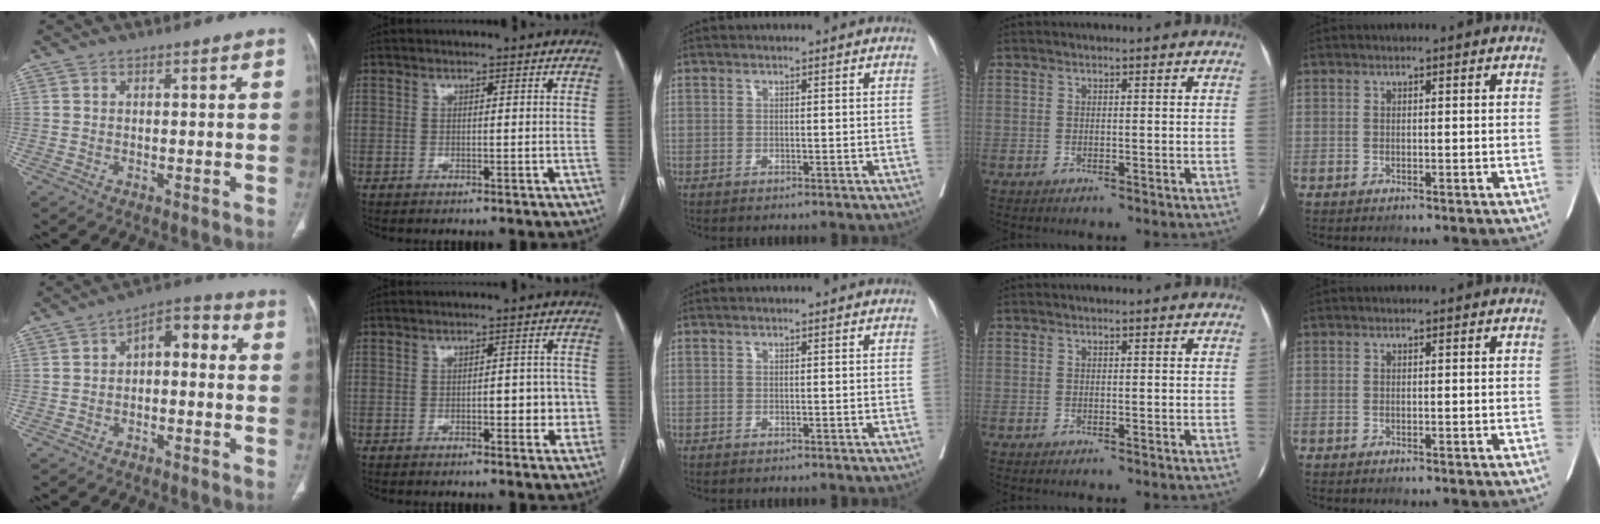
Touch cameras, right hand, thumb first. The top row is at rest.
{"thumb": {"total": 6.8, "force": [-0.1, 3.9, 5.5], "torque": [-0.056, 0.038, -0.015]}, "index": {"total": 5.3, "force": [-1.2, 2.2, 4.7], "torque": [-0.054, 0.017, -0.012]}}